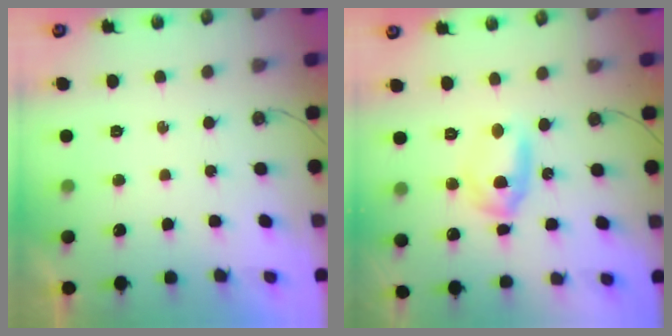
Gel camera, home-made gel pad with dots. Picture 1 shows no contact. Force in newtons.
{"total": 8.1, "press": 8.1, "slide": 0.4}